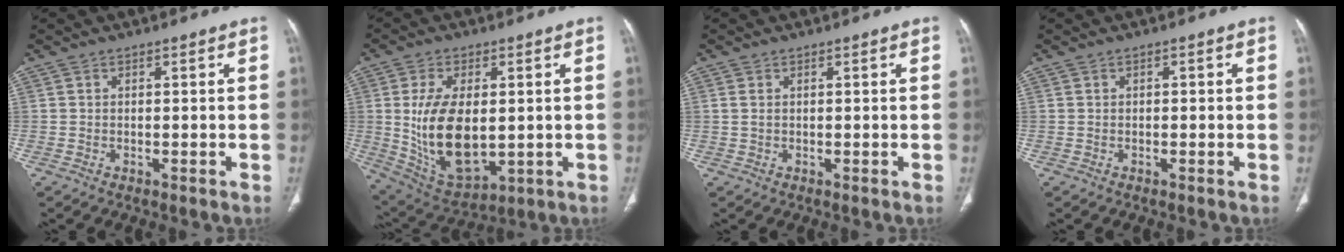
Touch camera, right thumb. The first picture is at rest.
{"total": 16.5, "force": [0.2, 9.1, 13.8], "torque": [-0.246, -0.013, 0.027]}
{"total": 1.0, "force": [0.3, 0.6, 0.8], "torque": [-0.026, 0.007, 0.011]}
{"total": 0.6, "force": [0.0, 0.3, 0.5], "torque": [-0.011, 0.003, 0.003]}